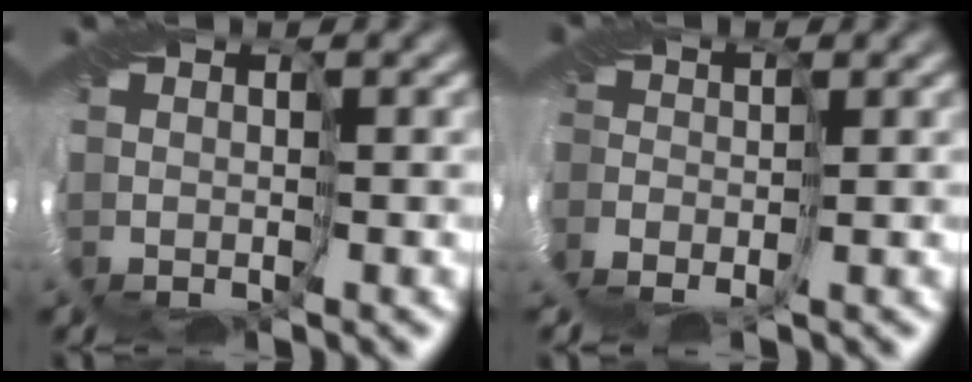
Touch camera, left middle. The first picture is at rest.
{"total": 2.7, "force": [-2.2, 1.4, 0.8], "torque": [-0.007, -0.005, -0.037]}